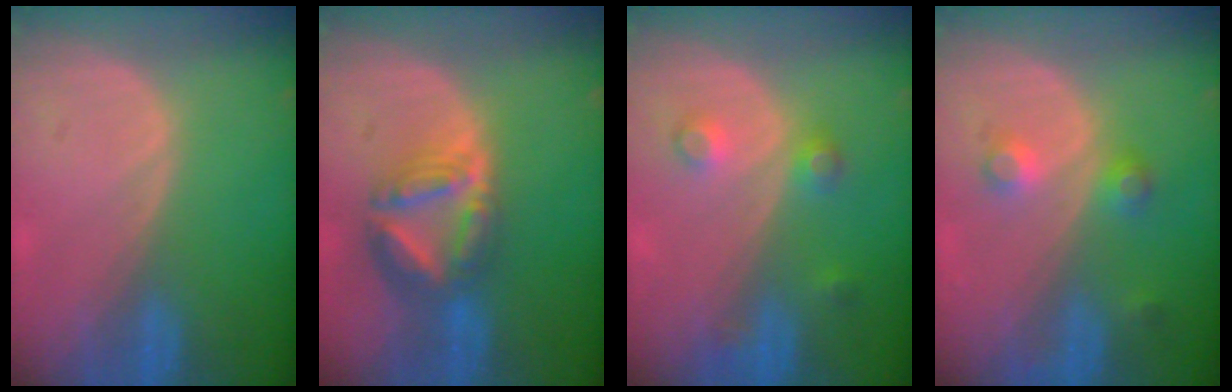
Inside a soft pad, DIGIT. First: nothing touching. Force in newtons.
{"total": 8.2, "press": 7.0, "slide": 4.2}
{"total": 3.5, "press": 3.2, "slide": 1.6}
{"total": 3.7, "press": 3.4, "slide": 1.6}